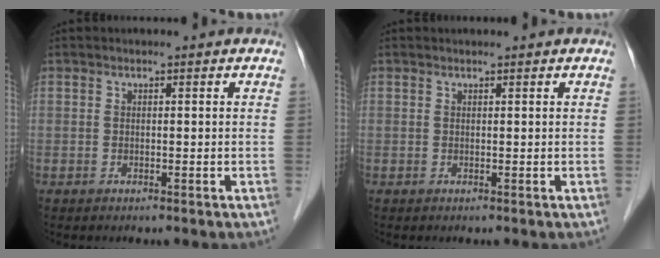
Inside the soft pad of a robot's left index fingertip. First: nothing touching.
{"total": 1.5, "force": [-1.3, -0.4, -0.4], "torque": [0.006, 0.003, -0.021]}